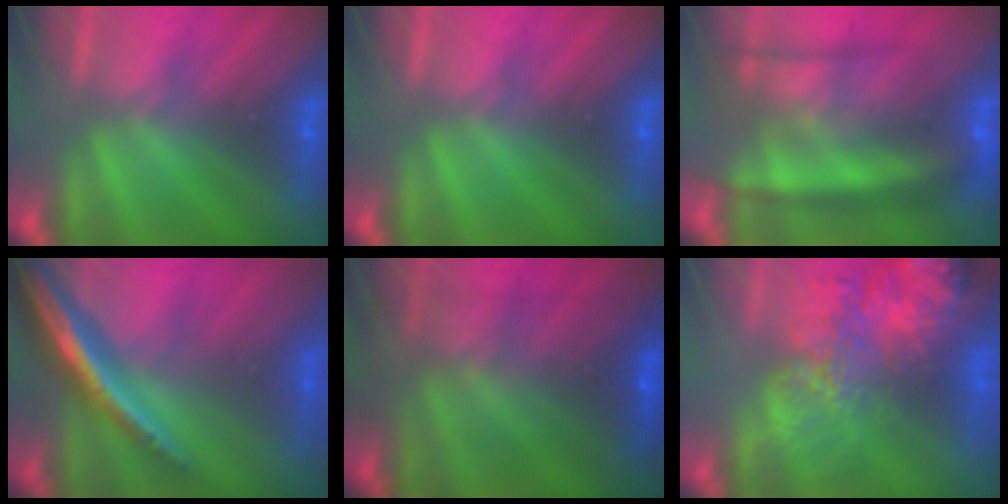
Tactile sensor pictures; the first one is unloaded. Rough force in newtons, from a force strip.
{"total": 0.0}
{"total": 5.6}
{"total": 1.8}
{"total": 7.4}
{"total": 9.1}